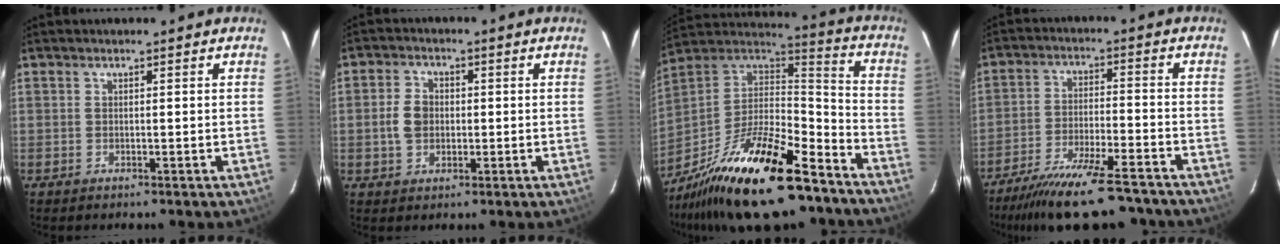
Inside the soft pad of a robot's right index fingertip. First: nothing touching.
{"total": 5.0, "force": [-0.4, 4.0, 3.0], "torque": [-0.064, 0.012, -0.004]}
{"total": 26.0, "force": [-17.5, 7.9, 17.6], "torque": [-0.333, -0.028, -0.286]}
{"total": 17.8, "force": [-15.3, 3.1, 8.5], "torque": [-0.172, -0.026, -0.236]}